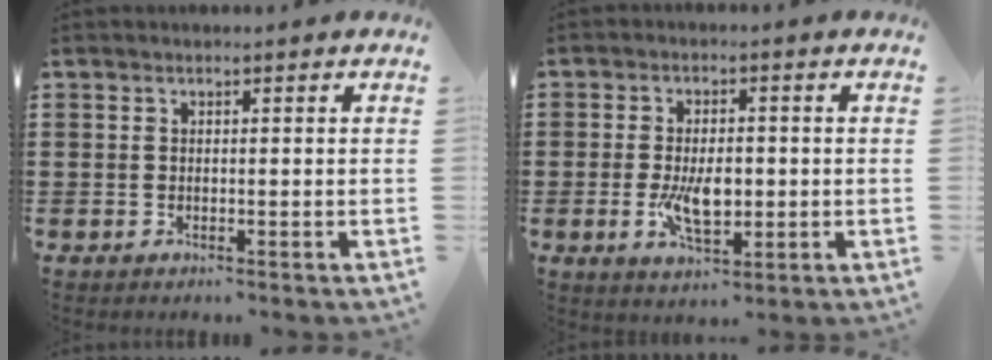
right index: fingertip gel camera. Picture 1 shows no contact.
{"total": 6.6, "force": [-1.0, 3.0, 5.8], "torque": [-0.107, -0.004, -0.018]}